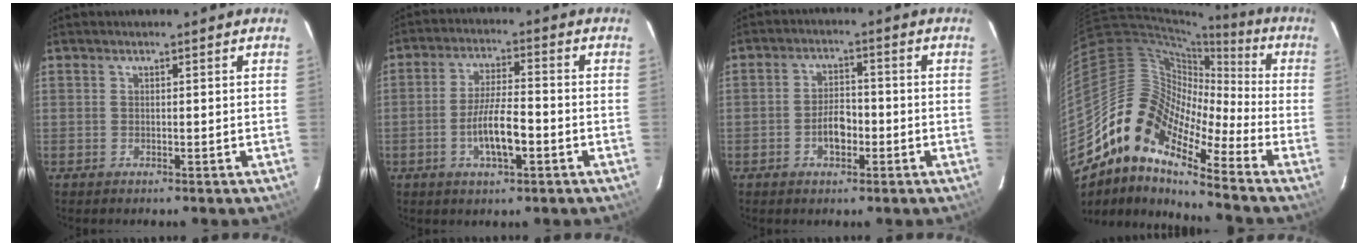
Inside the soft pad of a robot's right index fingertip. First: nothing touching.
{"total": 8.0, "force": [-2.8, 1.9, 7.2], "torque": [-0.141, -0.001, -0.049]}
{"total": 4.8, "force": [-1.9, 2.6, 3.5], "torque": [-0.068, 0.008, -0.030]}
{"total": 15.4, "force": [-10.5, 5.1, 10.1], "torque": [-0.154, 0.000, -0.218]}